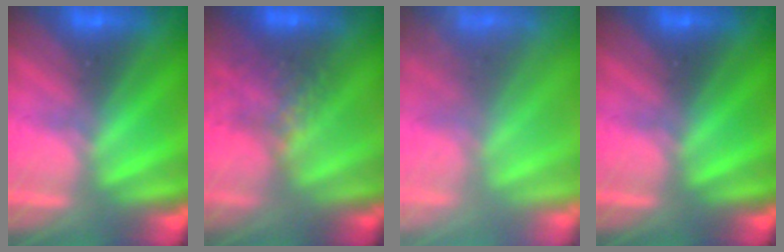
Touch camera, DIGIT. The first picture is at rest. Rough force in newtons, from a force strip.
{"total": 9.8}
{"total": 7.1}
{"total": 0.0}